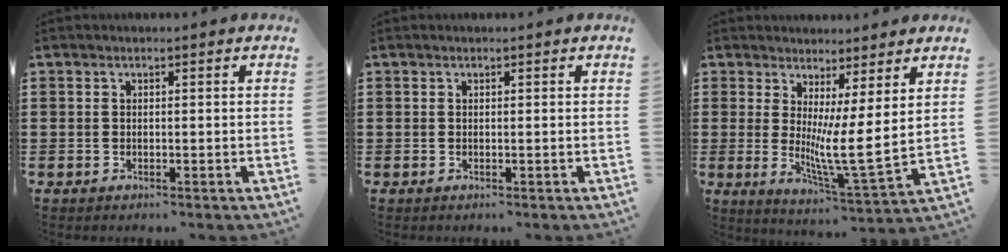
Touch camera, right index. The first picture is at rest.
{"total": 0.0}
{"total": 7.1, "force": [2.1, 0.6, 6.8], "torque": [-0.115, -0.036, 0.038]}